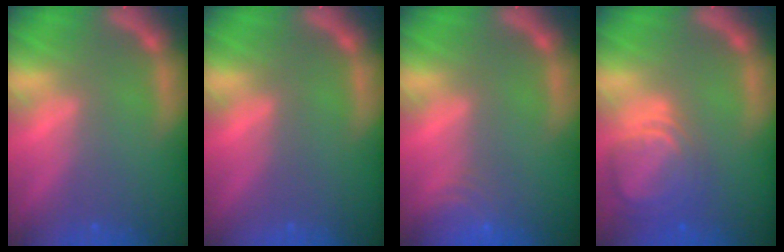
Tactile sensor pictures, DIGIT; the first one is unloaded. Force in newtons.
{"total": 0.0}
{"total": 4.0}
{"total": 6.5}